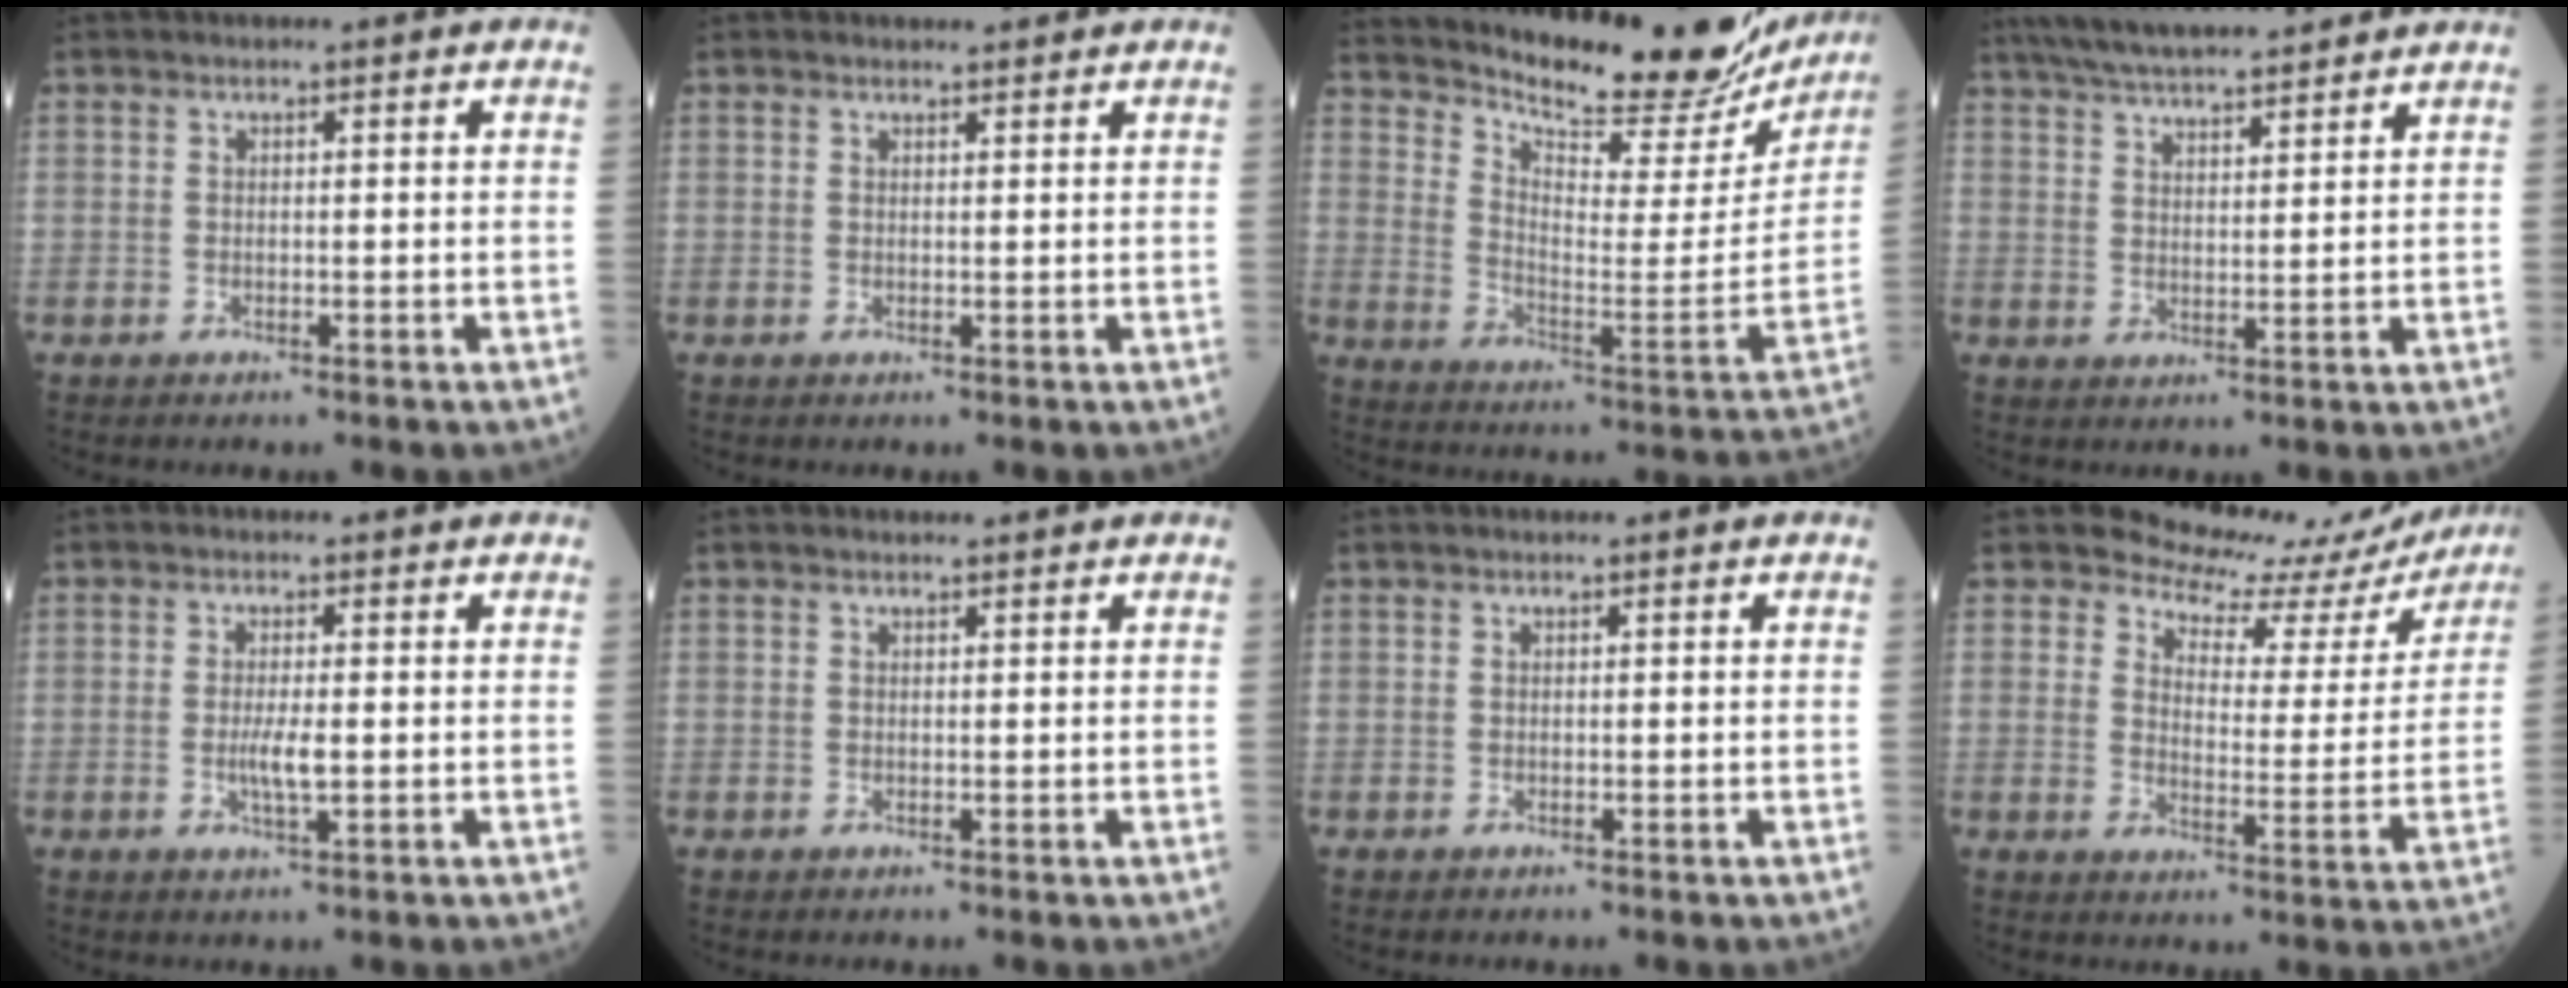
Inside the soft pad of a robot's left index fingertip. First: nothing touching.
{"total": 1.4, "force": [1.4, 0.2, 0.1], "torque": [-0.011, 0.002, 0.023]}
{"total": 23.0, "force": [21.5, 3.9, 7.0], "torque": [-0.113, -0.079, 0.287]}
{"total": 13.7, "force": [12.2, 1.7, 6.1], "torque": [-0.107, 0.028, 0.191]}
{"total": 2.7, "force": [-0.2, 0.3, 2.7], "torque": [-0.058, -0.005, -0.002]}
{"total": 1.0, "force": [1.0, 0.0, 0.1], "torque": [-0.008, 0.001, 0.016]}
{"total": 0.0}
{"total": 15.3, "force": [14.3, 5.1, 1.7], "torque": [-0.004, -0.046, 0.150]}